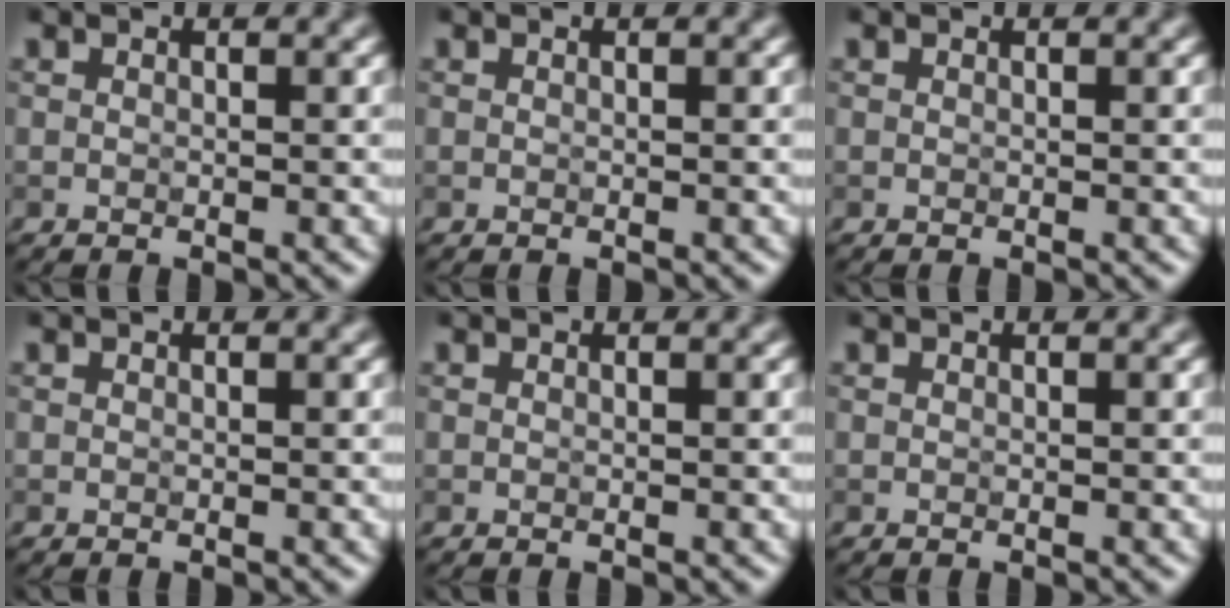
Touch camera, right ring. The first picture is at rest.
{"total": 0.0}
{"total": 0.0}
{"total": 0.0}
{"total": 0.0}
{"total": 0.0}